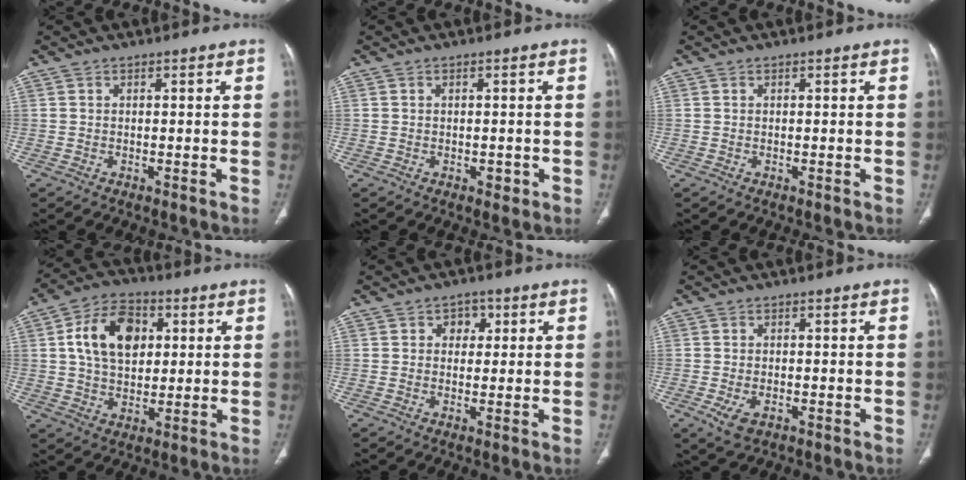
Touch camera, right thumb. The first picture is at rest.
{"total": 1.4, "force": [-0.4, 0.9, 1.0], "torque": [-0.008, 0.000, -0.003]}
{"total": 0.0}
{"total": 13.3, "force": [3.0, 8.9, 9.3], "torque": [-0.138, 0.005, 0.049]}
{"total": 3.3, "force": [1.0, 2.6, 1.6], "torque": [0.002, 0.002, 0.010]}
{"total": 3.9, "force": [-1.5, 2.2, 2.9], "torque": [-0.060, 0.001, -0.020]}